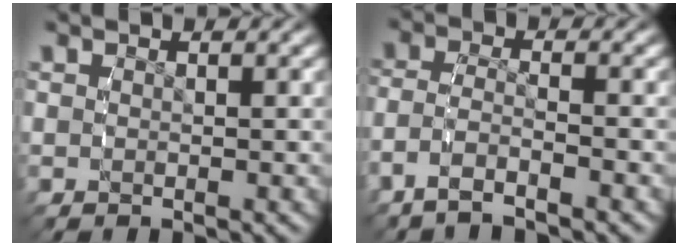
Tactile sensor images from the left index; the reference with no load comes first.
{"total": 3.1, "force": [-1.9, 1.4, 1.9], "torque": [-0.049, -0.014, -0.030]}